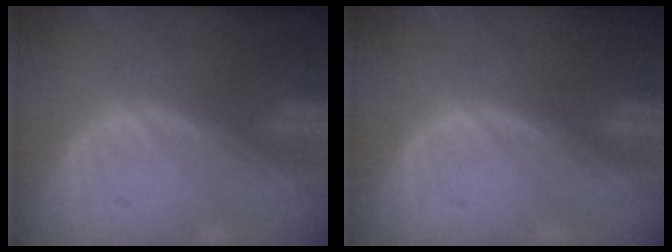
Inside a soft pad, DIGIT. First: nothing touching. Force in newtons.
{"total": 0.0}